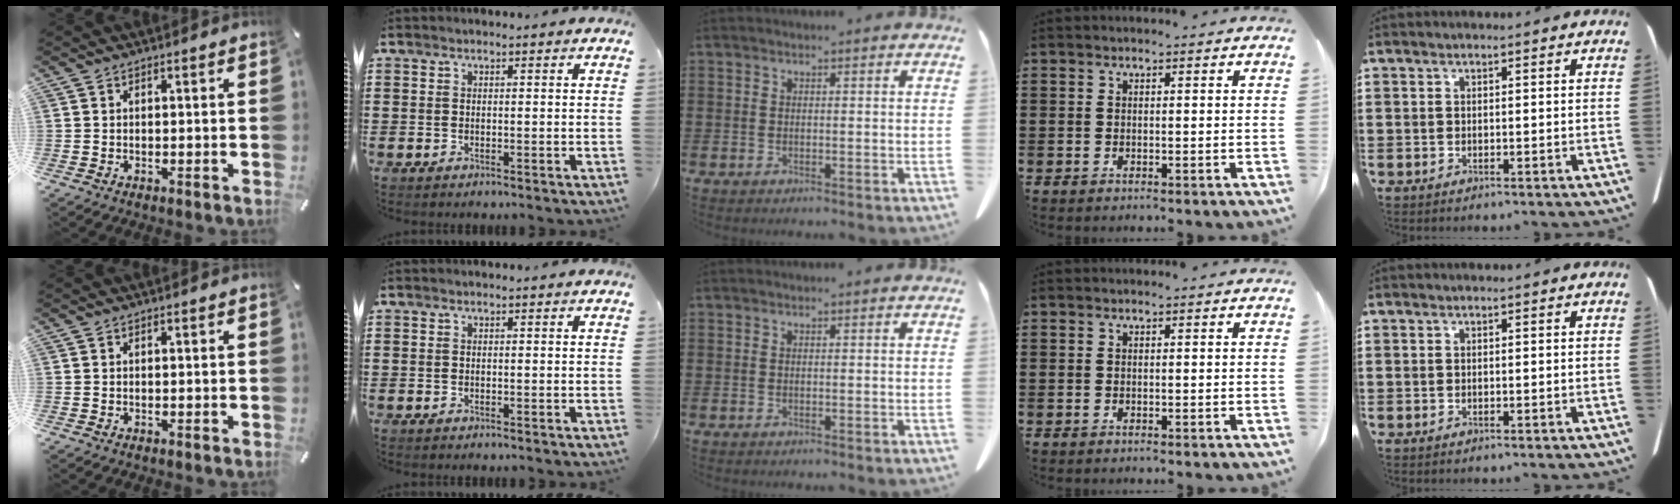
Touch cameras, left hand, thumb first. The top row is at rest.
{}